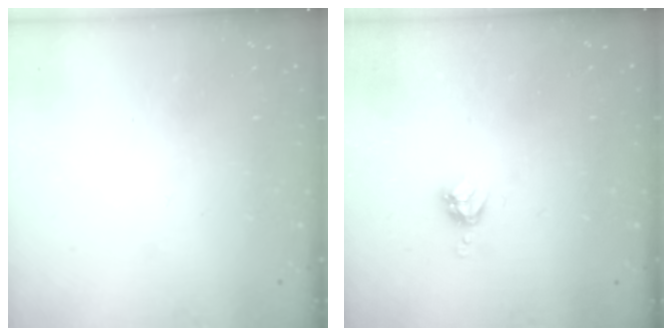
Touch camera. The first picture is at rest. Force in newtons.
{"total": 4.0, "press": 4.0, "slide": 0.5}